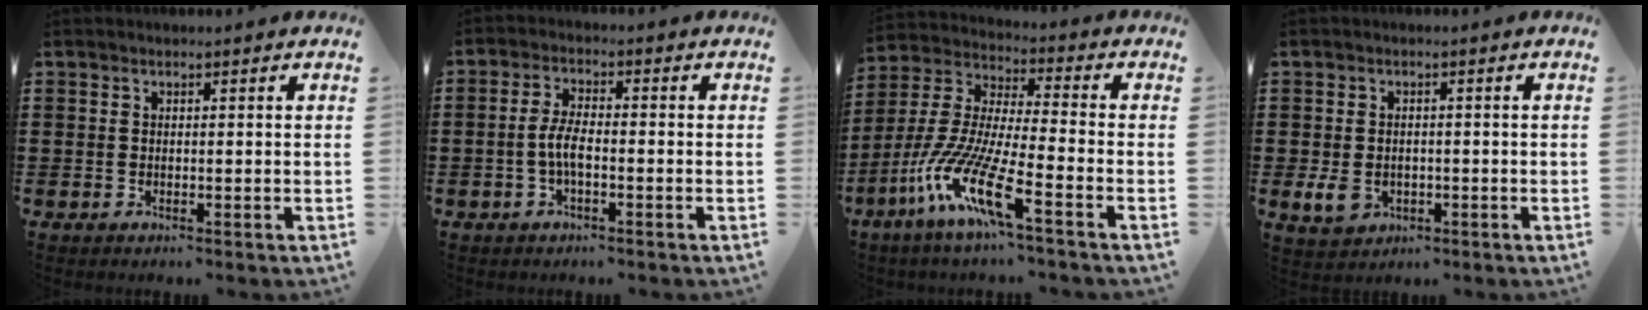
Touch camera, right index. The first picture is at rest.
{"total": 4.1, "force": [-1.1, 1.2, 3.7], "torque": [-0.086, -0.002, -0.027]}
{"total": 11.9, "force": [-7.4, 1.0, 9.3], "torque": [-0.224, -0.023, -0.155]}
{"total": 3.4, "force": [-0.9, 2.5, 2.2], "torque": [-0.064, -0.006, -0.022]}